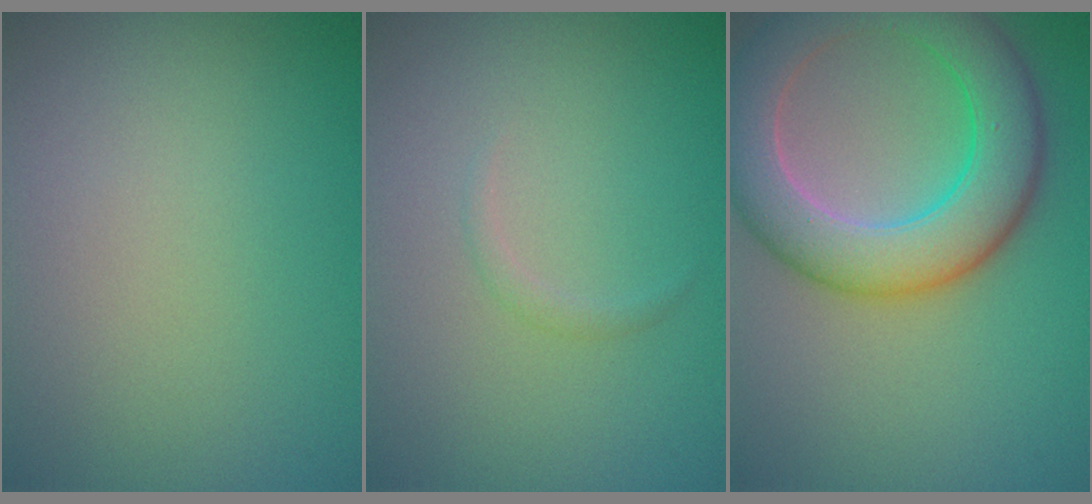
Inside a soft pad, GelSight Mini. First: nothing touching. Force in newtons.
{"total": 0.6, "press": 0.6, "slide": 0.0}
{"total": 8.3, "press": 8.3, "slide": 0.5}